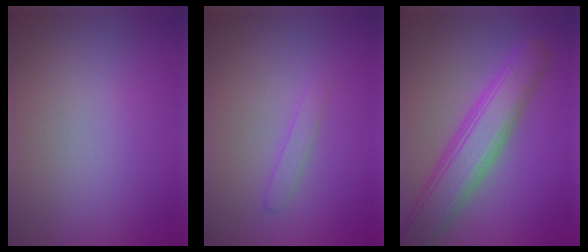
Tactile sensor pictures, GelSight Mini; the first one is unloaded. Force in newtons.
{"total": 1.2, "press": 1.2, "slide": 0.0}
{"total": 6.8, "press": 6.8, "slide": 0.1}